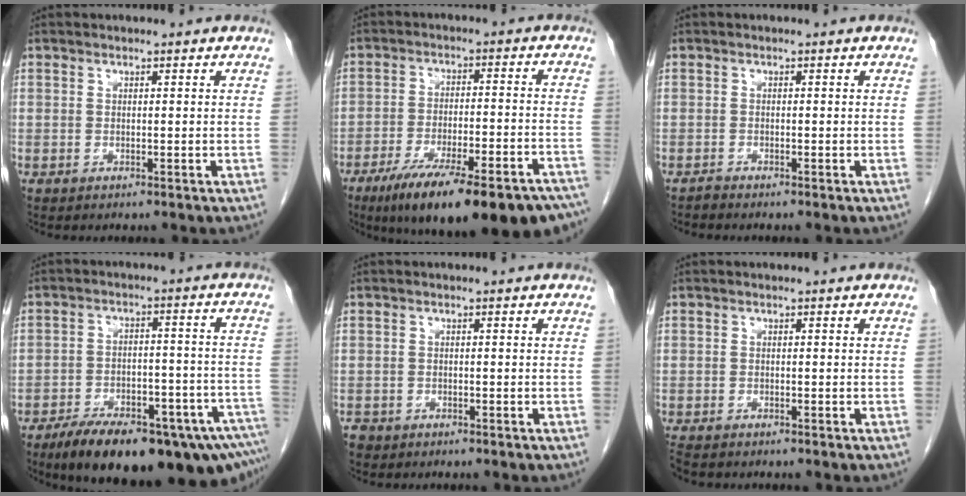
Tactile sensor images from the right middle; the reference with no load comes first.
{"total": 24.6, "force": [-18.9, 5.1, 14.9], "torque": [-0.171, -0.013, -0.266]}
{"total": 0.7, "force": [-0.7, 0.0, -0.1], "torque": [-0.001, -0.003, -0.015]}
{"total": 21.5, "force": [-15.8, 5.6, 13.6], "torque": [-0.139, 0.018, -0.219]}
{"total": 2.5, "force": [-1.9, 1.6, 0.4], "torque": [-0.010, 0.001, -0.033]}
{"total": 2.1, "force": [-1.8, 0.6, 0.9], "torque": [-0.019, -0.006, -0.024]}